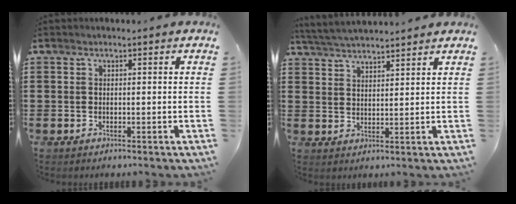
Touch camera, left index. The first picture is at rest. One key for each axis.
{"total": 3.8, "fx": 3.7, "fy": 0.0, "fz": 0.7, "tx": -0.026, "ty": -0.011, "tz": 0.067}